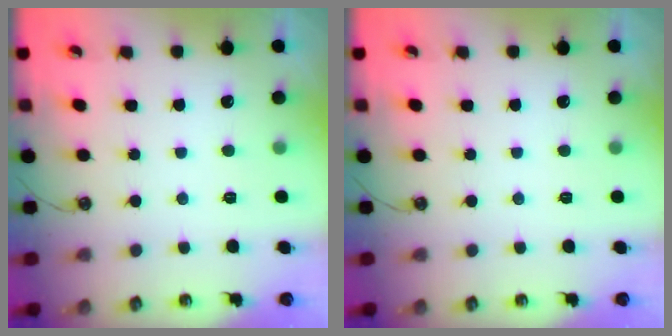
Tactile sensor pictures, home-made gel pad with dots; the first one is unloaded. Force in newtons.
{"total": 0.0}